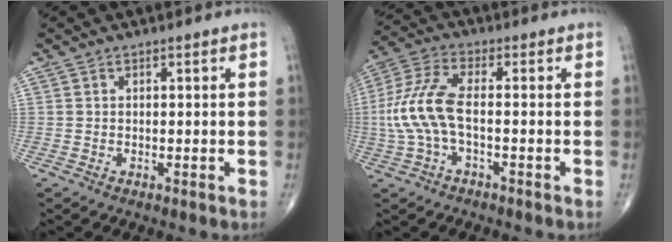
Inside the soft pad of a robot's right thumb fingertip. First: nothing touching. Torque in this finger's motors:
{"motor_torque": [1.11, 1.06, 0.79, -0.57, 0.15]}